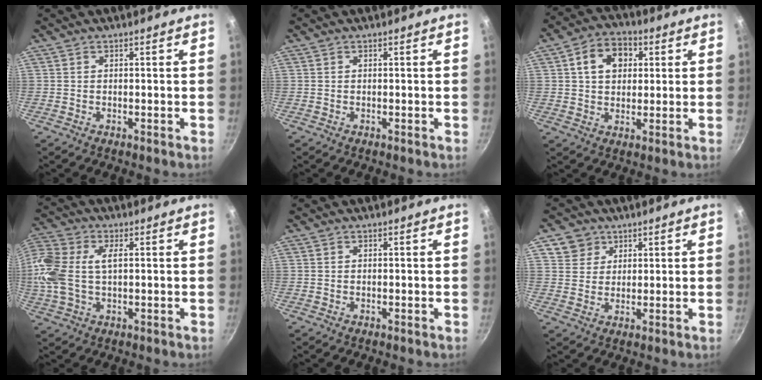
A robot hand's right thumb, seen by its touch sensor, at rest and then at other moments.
{"total": 0.0}
{"total": 9.4, "force": [2.7, 7.0, 5.6], "torque": [-0.067, 0.009, 0.032]}
{"total": 15.3, "force": [2.1, 9.4, 11.9], "torque": [-0.266, 0.019, 0.030]}
{"total": 0.0}
{"total": 5.0, "force": [2.6, 4.2, 0.4], "torque": [0.028, 0.004, 0.045]}